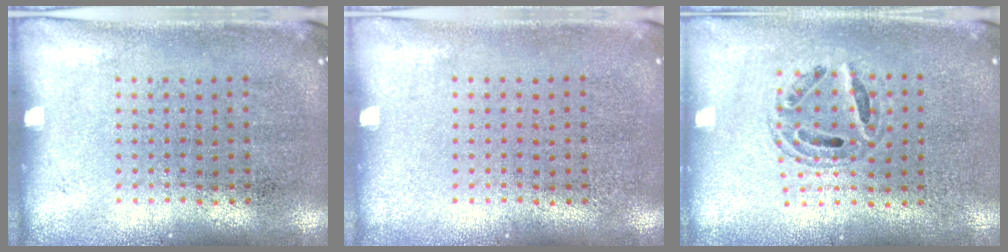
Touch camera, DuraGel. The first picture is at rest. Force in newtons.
{"total": 0.0}
{"total": 0.8, "press": 0.8, "slide": 0.2}